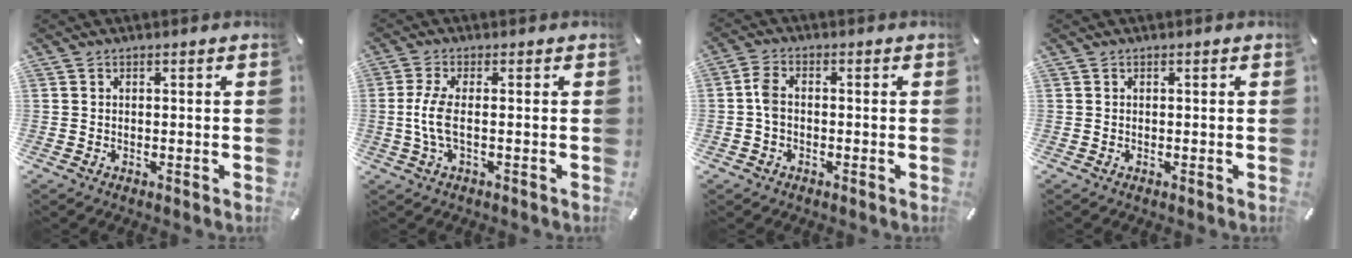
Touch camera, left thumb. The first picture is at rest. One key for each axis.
{"total": 5.9, "fx": -0.5, "fy": 1.3, "fz": 5.7, "tx": -0.130, "ty": -0.015, "tz": -0.016}
{"total": 3.9, "fx": -0.4, "fy": 2.4, "fz": 3.0, "tx": -0.063, "ty": 0.005, "tz": -0.008}
{"total": 0.0}